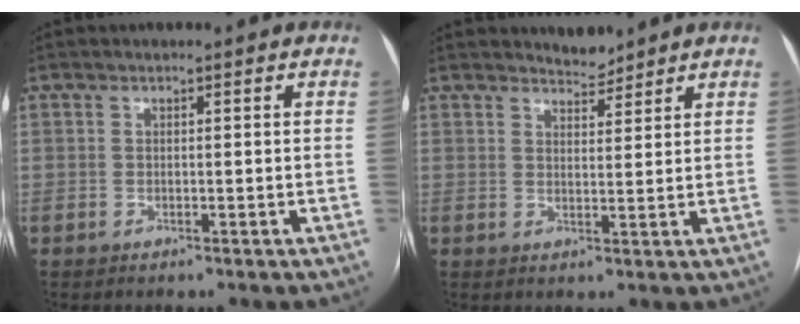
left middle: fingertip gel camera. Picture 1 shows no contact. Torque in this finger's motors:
{"motor_torque": [-0.18, -0.24, -0.02, -0.01]}